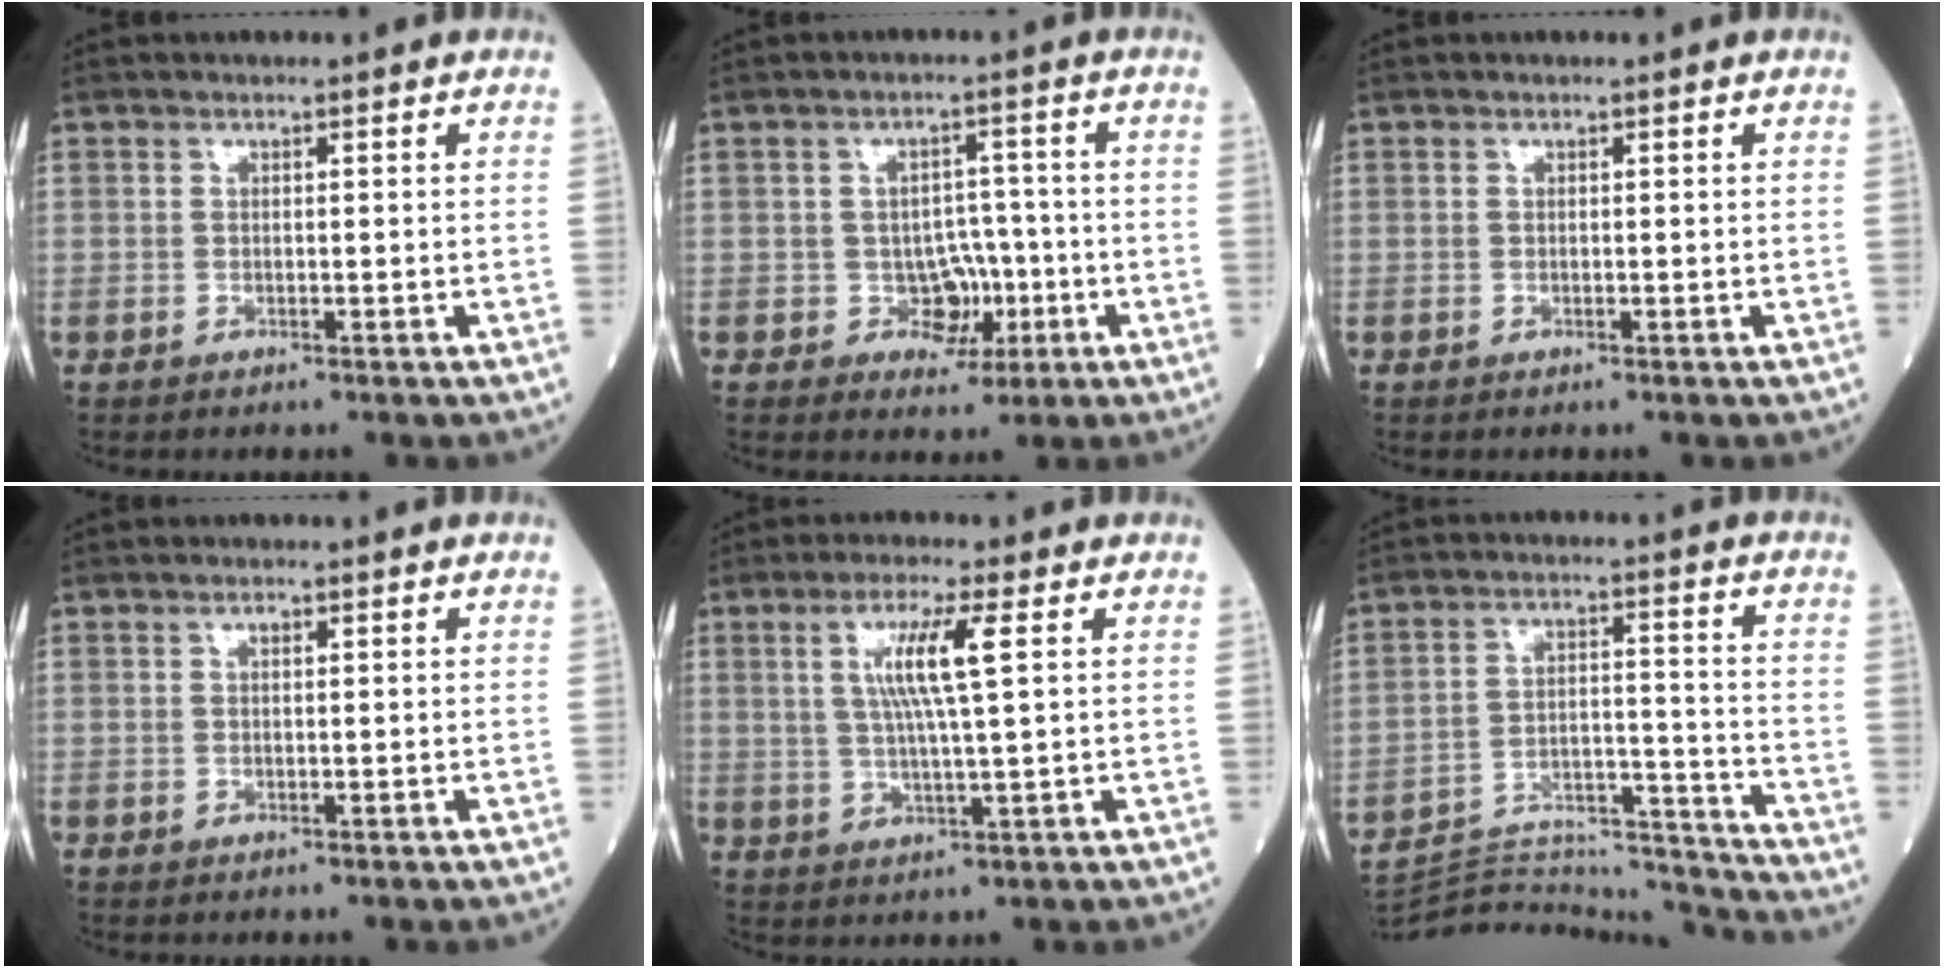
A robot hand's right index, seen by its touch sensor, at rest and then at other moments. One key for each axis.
{"total": 4.6, "fx": -1.3, "fy": 3.8, "fz": 2.2, "tx": -0.019, "ty": 0.012, "tz": -0.015}
{"total": 0.0}
{"total": 0.7, "fx": 0.3, "fy": 0.2, "fz": 0.5, "tx": -0.011, "ty": 0.001, "tz": 0.004}
{"total": 7.5, "fx": 2.1, "fy": -0.2, "fz": 7.1, "tx": -0.143, "ty": 0.001, "tz": 0.043}
{"total": 20.1, "fx": -19.9, "fy": 0.2, "fz": 2.7, "tx": -0.060, "ty": 0.019, "tz": -0.293}